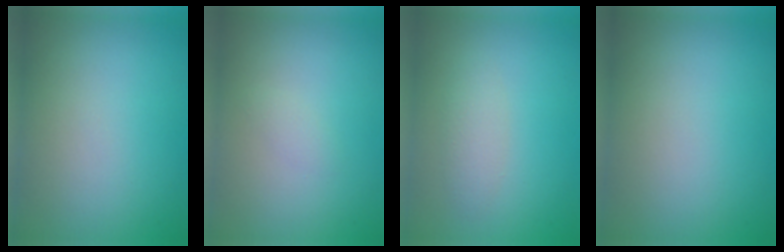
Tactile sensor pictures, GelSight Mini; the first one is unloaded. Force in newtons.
{"total": 0.6, "press": 0.6, "slide": 0.1}
{"total": 1.6, "press": 1.6, "slide": 0.2}
{"total": 0.0}